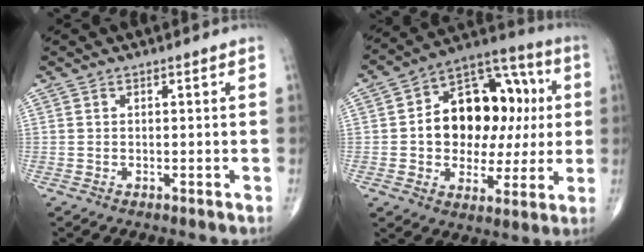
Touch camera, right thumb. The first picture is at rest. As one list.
[{"total": 20.8, "force": [1.9, 14.0, 15.2], "torque": [-0.175, 0.034, 0.033]}]